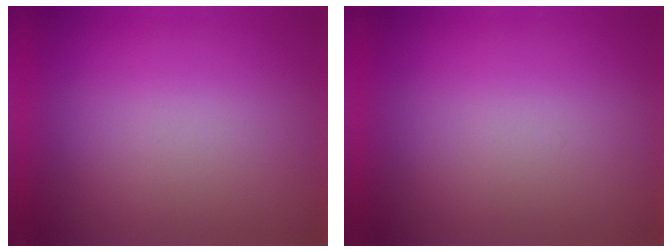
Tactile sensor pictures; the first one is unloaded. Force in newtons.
{"total": 0.0}